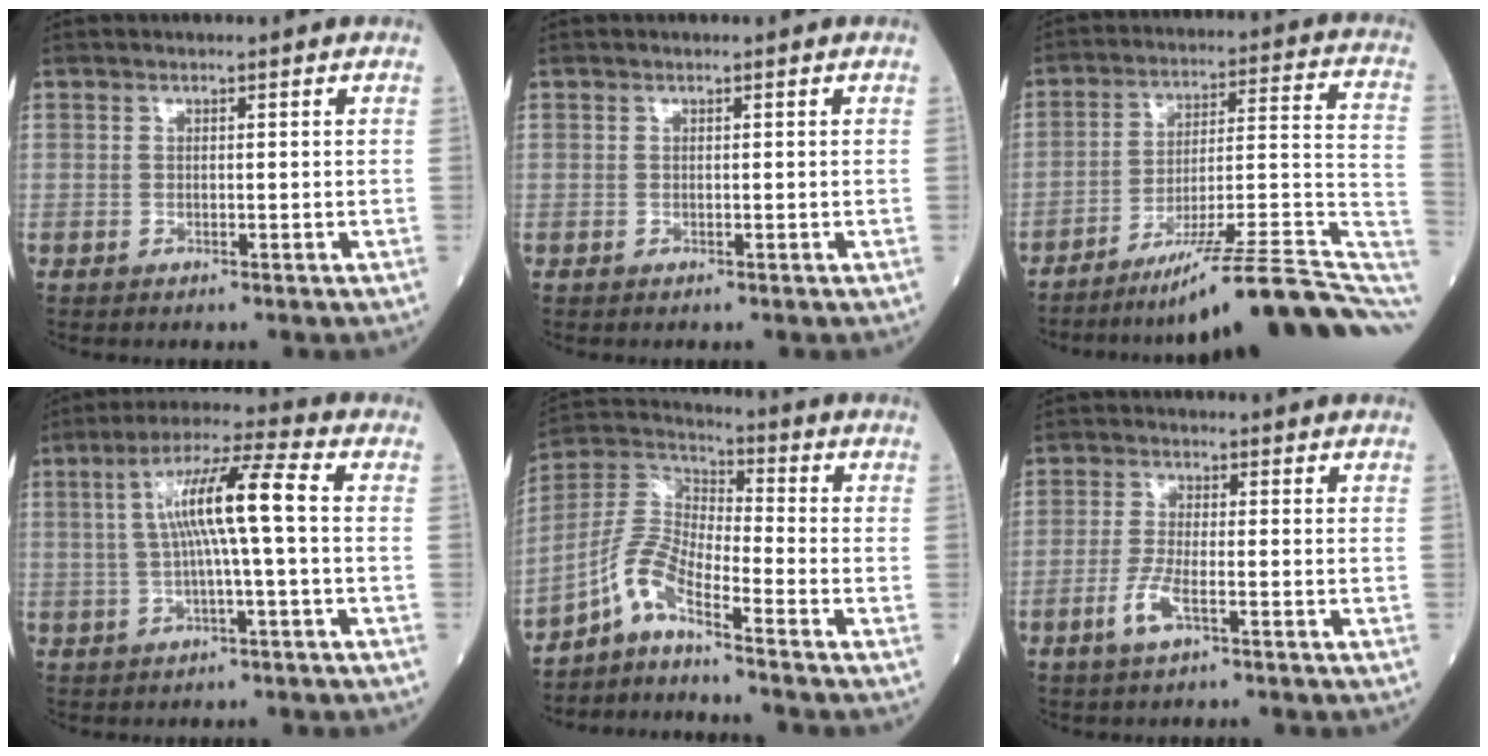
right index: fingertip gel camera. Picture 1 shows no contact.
{"total": 0.0}
{"total": 20.5, "force": [-14.7, 0.6, 14.2], "torque": [-0.131, 0.027, -0.225]}
{"total": 10.2, "force": [0.7, -0.1, 10.1], "torque": [-0.187, 0.022, 0.010]}
{"total": 7.6, "force": [-5.4, 0.9, 5.3], "torque": [-0.123, 0.013, -0.112]}
{"total": 3.9, "force": [-2.0, 0.5, 3.4], "torque": [-0.077, -0.005, -0.042]}